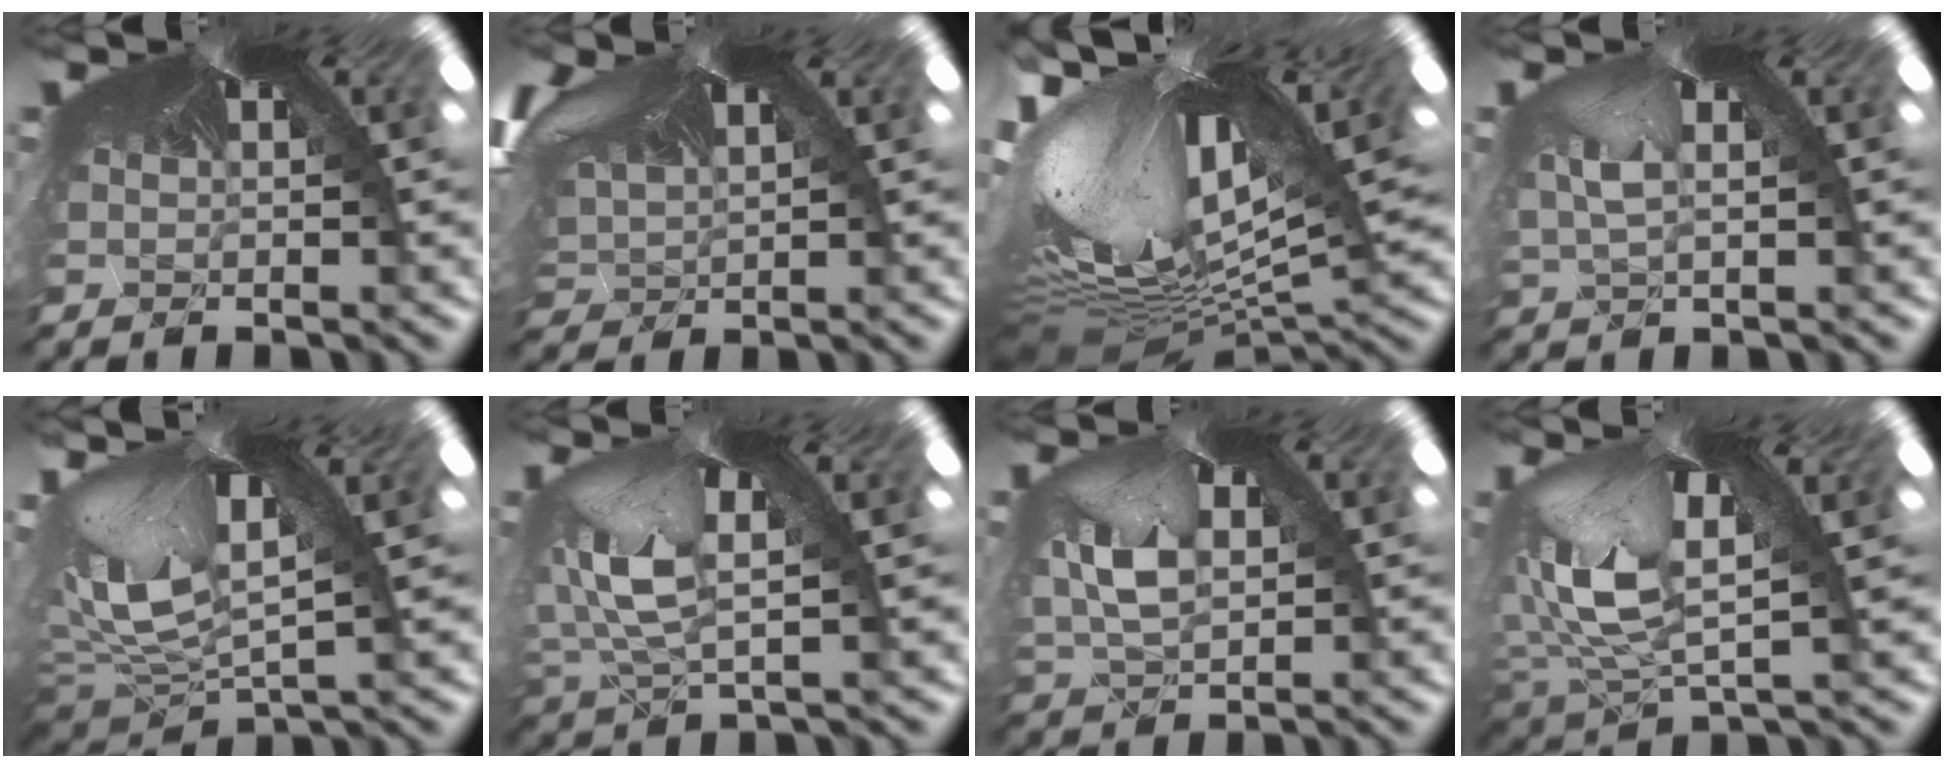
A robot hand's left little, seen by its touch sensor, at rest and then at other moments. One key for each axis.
{"total": 1.6, "fx": 0.4, "fy": 1.4, "fz": 0.5, "tx": -0.034, "ty": -0.014, "tz": 0.029}
{"total": 4.6, "fx": -3.5, "fy": 0.6, "fz": 2.9, "tx": -0.122, "ty": -0.093, "tz": -0.018}
{"total": 1.8, "fx": -1.6, "fy": 0.7, "fz": 0.6, "tx": -0.038, "ty": -0.024, "tz": 0.013}
{"total": 4.5, "fx": -3.9, "fy": 2.0, "fz": 1.2, "tx": -0.075, "ty": -0.086, "tz": -0.024}
{"total": 4.2, "fx": -3.7, "fy": 1.8, "fz": -0.6, "tx": -0.071, "ty": -0.076, "tz": -0.018}
{"total": 2.8, "fx": -0.9, "fy": 2.5, "fz": 1.0, "tx": -0.050, "ty": -0.017, "tz": 0.026}
{"total": 4.3, "fx": -3.6, "fy": 2.2, "fz": 0.8, "tx": -0.084, "ty": -0.083, "tz": -0.017}